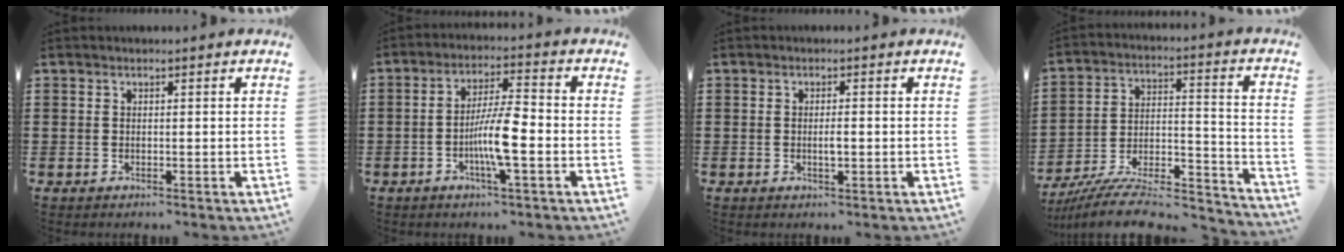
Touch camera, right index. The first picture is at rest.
{"total": 7.4, "force": [-1.9, 1.2, 7.0], "torque": [-0.140, -0.004, -0.041]}
{"total": 1.6, "force": [-0.2, 0.4, 1.6], "torque": [-0.030, 0.001, -0.003]}
{"total": 9.8, "force": [-8.7, 2.3, 4.0], "torque": [-0.064, 0.012, -0.167]}